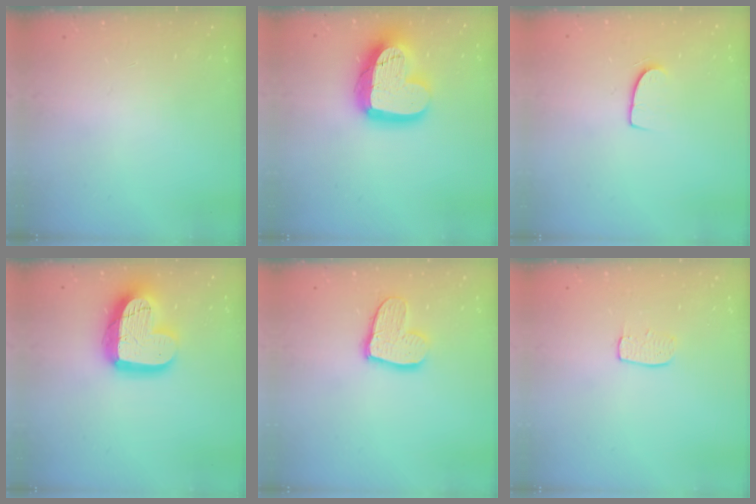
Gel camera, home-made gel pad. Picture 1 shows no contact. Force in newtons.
{"total": 19.9, "press": 19.9, "slide": 1.5}
{"total": 7.1, "press": 7.1, "slide": 0.5}
{"total": 18.9, "press": 18.8, "slide": 1.5}
{"total": 12.2, "press": 12.2, "slide": 1.0}
{"total": 5.6, "press": 5.6, "slide": 0.4}